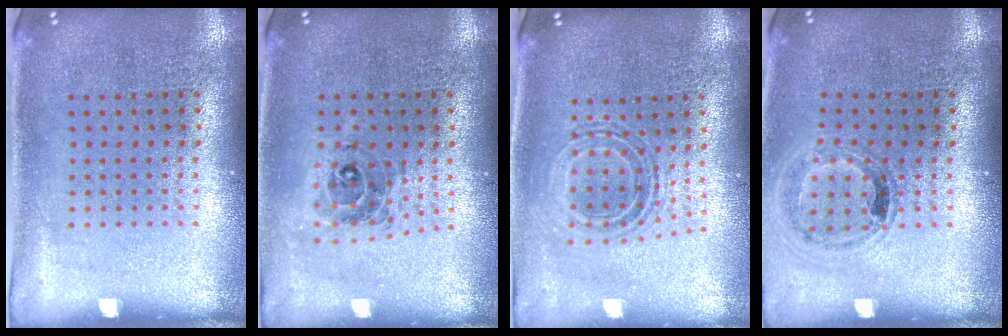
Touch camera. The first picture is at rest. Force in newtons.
{"total": 0.7, "press": 0.7, "slide": 0.1}
{"total": 0.7, "press": 0.7, "slide": 0.1}
{"total": 0.9, "press": 0.9, "slide": 0.1}